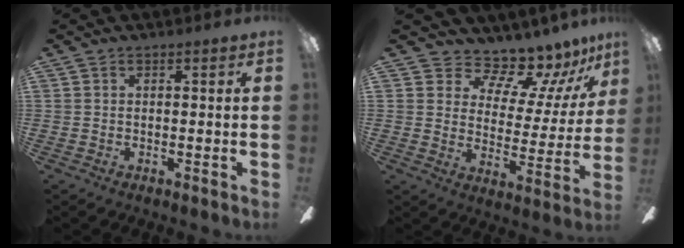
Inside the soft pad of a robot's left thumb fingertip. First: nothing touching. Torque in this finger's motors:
{"motor_torque": [0.03, -0.06, -0.45, -0.47, -0.06]}